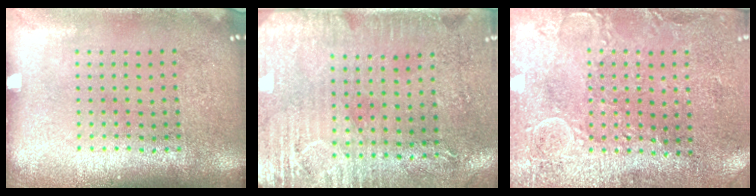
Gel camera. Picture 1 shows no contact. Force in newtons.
{"total": 2.9, "press": 2.4, "slide": 1.6}
{"total": 2.7, "press": 2.4, "slide": 1.2}